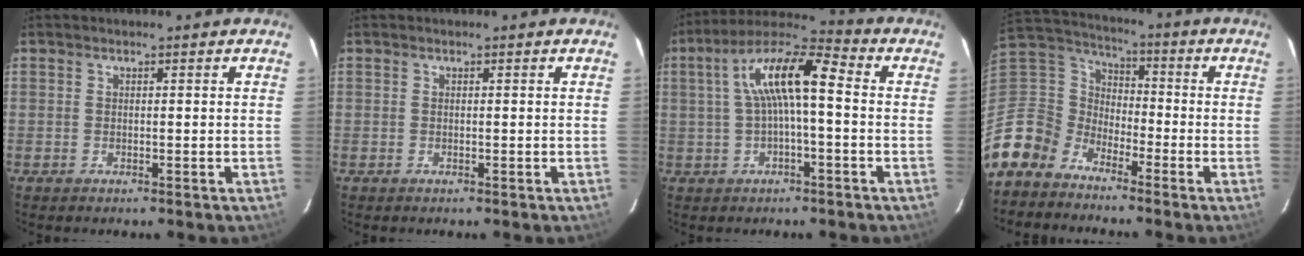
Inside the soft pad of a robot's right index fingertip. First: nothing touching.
{"total": 0.0}
{"total": 11.4, "force": [0.7, 2.9, 11.0], "torque": [-0.206, 0.028, 0.008]}
{"total": 11.2, "force": [-8.2, 7.4, 1.8], "torque": [-0.082, 0.031, -0.183]}